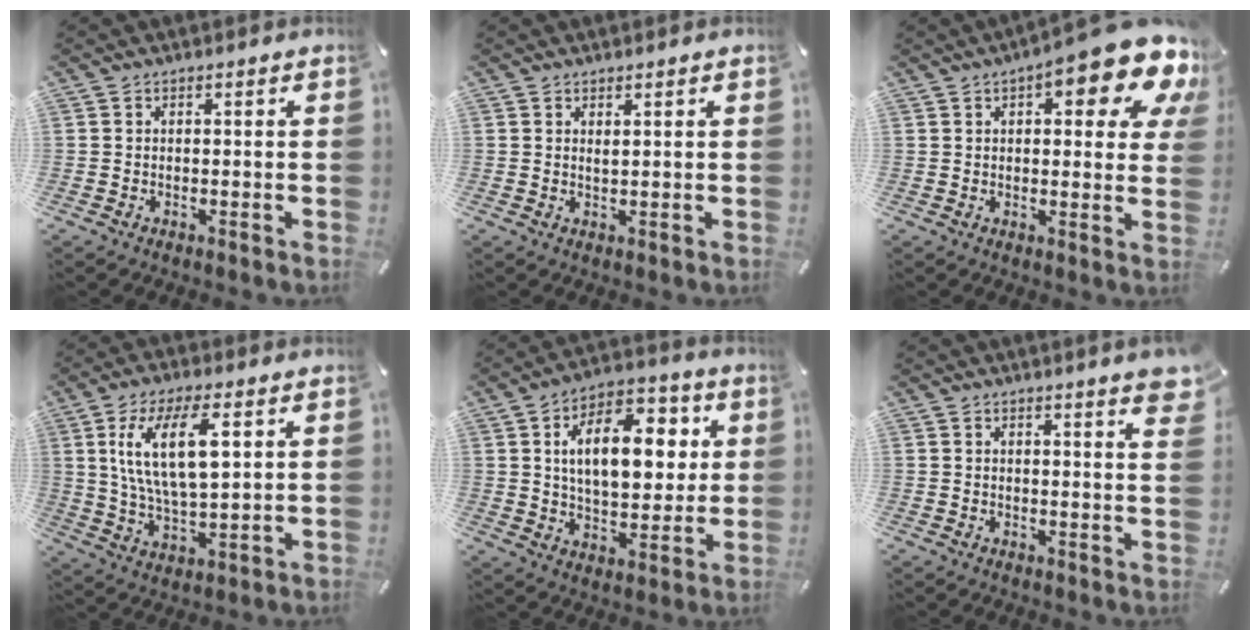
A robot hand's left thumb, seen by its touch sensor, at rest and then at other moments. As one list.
[{"total": 1.0, "force": [0.7, 0.1, 0.7], "torque": [-0.015, -0.001, 0.012]}, {"total": 16.0, "force": [8.7, 5.2, 12.4], "torque": [-0.166, -0.055, 0.140]}, {"total": 14.1, "force": [5.3, 5.6, 11.8], "torque": [-0.236, 0.000, 0.087]}, {"total": 16.7, "force": [4.4, 9.5, 13.0], "torque": [-0.188, 0.003, 0.071]}, {"total": 4.3, "force": [3.0, 0.2, 3.0], "torque": [-0.049, -0.017, 0.050]}]